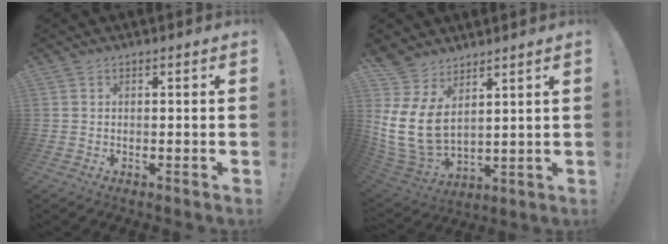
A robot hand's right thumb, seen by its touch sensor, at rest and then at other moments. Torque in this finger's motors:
{"motor_torque": [1.07, 2.44, 0.56, 0.05, 0.18]}